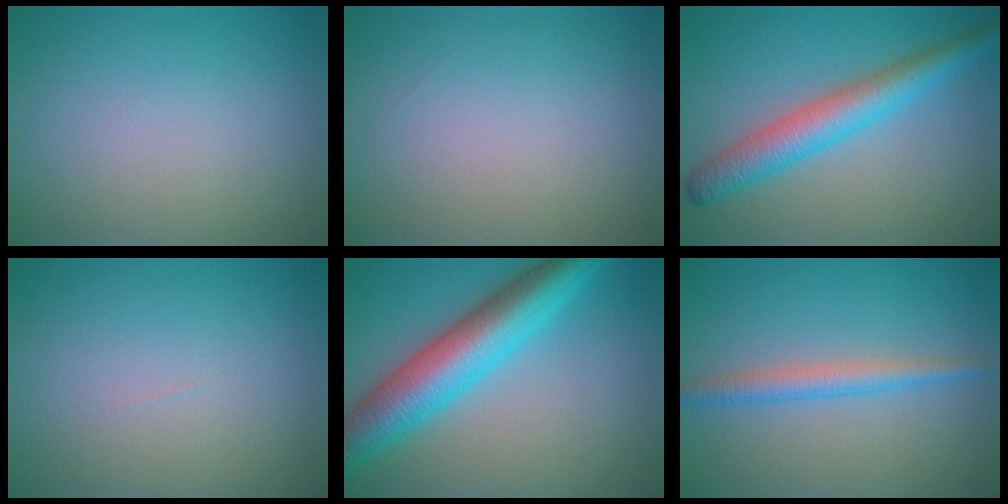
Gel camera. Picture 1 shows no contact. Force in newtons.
{"total": 0.0}
{"total": 5.2, "press": 5.2, "slide": 0.1}
{"total": 0.0}
{"total": 9.0, "press": 9.0, "slide": 0.0}
{"total": 2.6, "press": 2.6, "slide": 0.0}